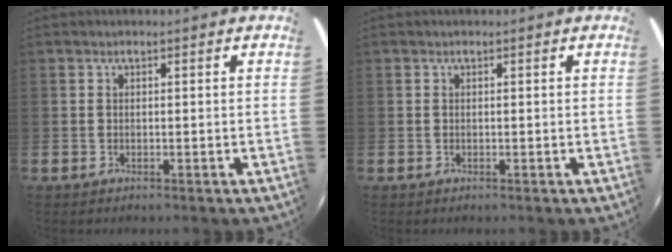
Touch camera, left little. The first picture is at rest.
{"total": 0.0}